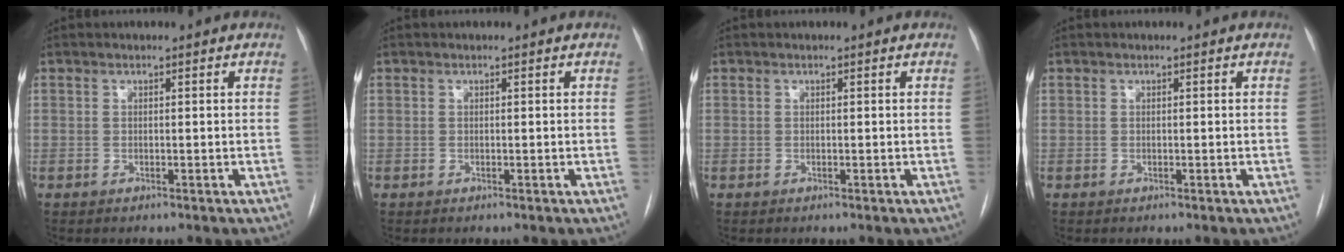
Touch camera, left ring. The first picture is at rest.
{"total": 0.0}
{"total": 0.0}
{"total": 0.0}